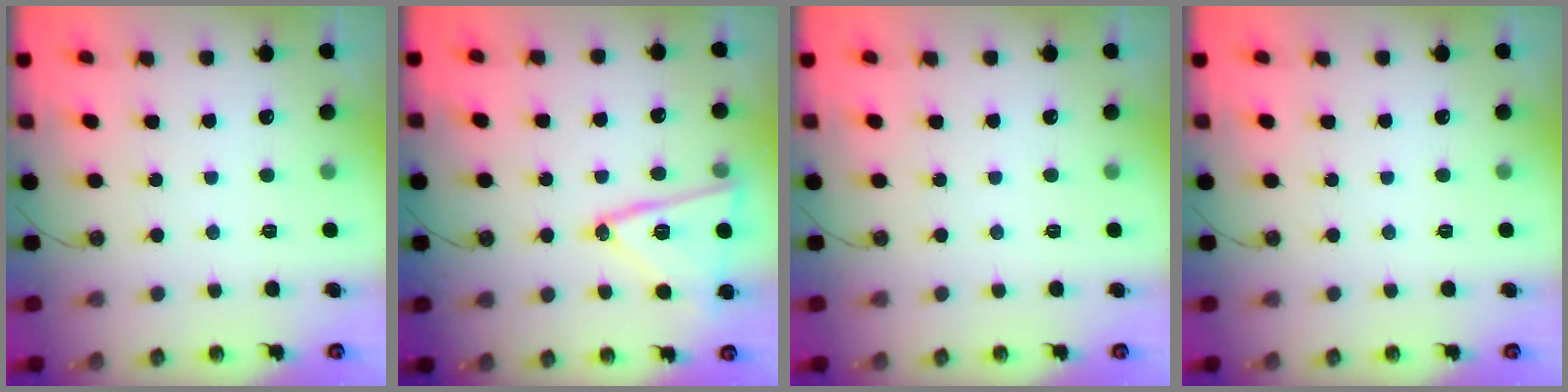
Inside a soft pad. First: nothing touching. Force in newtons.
{"total": 15.3, "press": 15.3, "slide": 1.2}
{"total": 0.0}
{"total": 0.0}